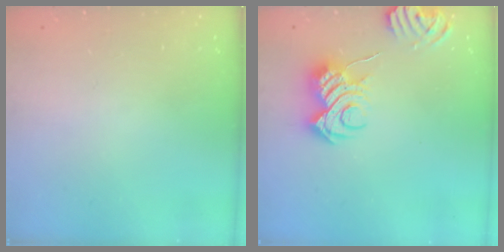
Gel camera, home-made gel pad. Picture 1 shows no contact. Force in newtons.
{"total": 9.0, "press": 9.0, "slide": 1.0}